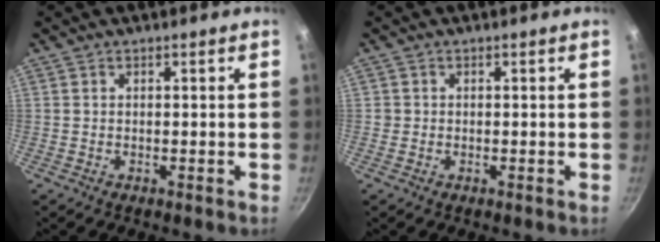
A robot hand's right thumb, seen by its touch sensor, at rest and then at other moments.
{"total": 0.8, "force": [0.0, 0.8, 0.1], "torque": [0.002, 0.003, -0.001]}